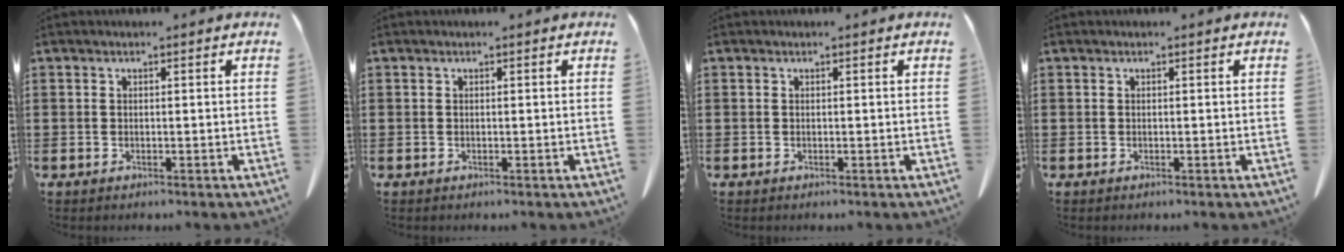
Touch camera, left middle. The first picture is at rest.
{"total": 0.0}
{"total": 0.0}
{"total": 0.0}